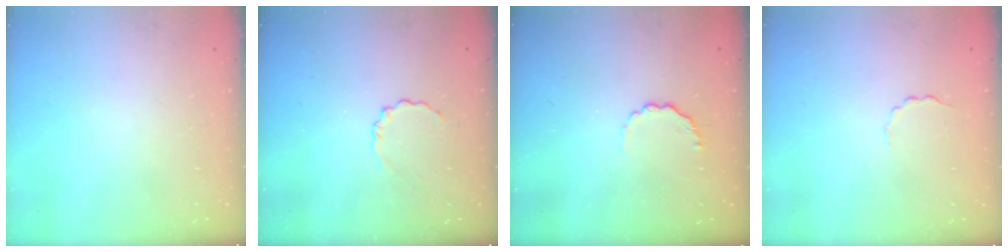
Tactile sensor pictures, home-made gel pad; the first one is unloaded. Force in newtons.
{"total": 3.6, "press": 3.4, "slide": 1.2}
{"total": 4.7, "press": 4.4, "slide": 1.4}
{"total": 2.0, "press": 1.9, "slide": 0.6}